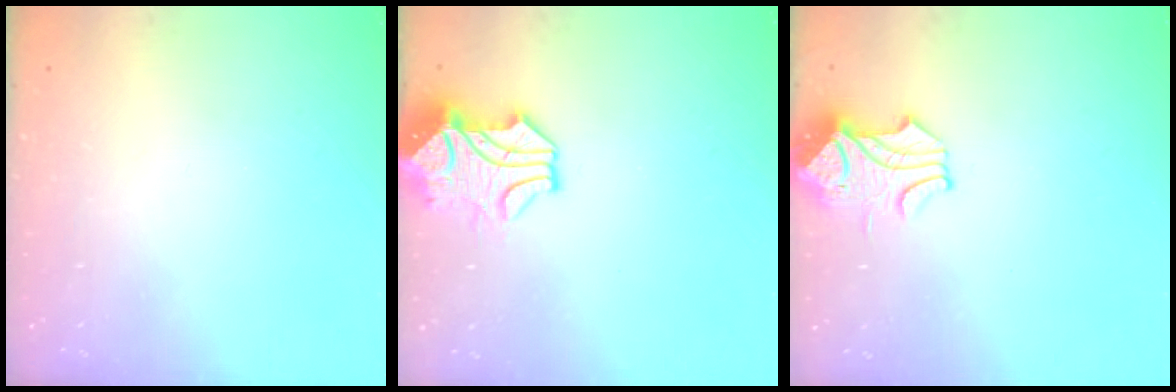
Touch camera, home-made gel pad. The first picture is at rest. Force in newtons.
{"total": 2.0, "press": 1.8, "slide": 1.0}
{"total": 0.6, "press": 0.1, "slide": 0.6}